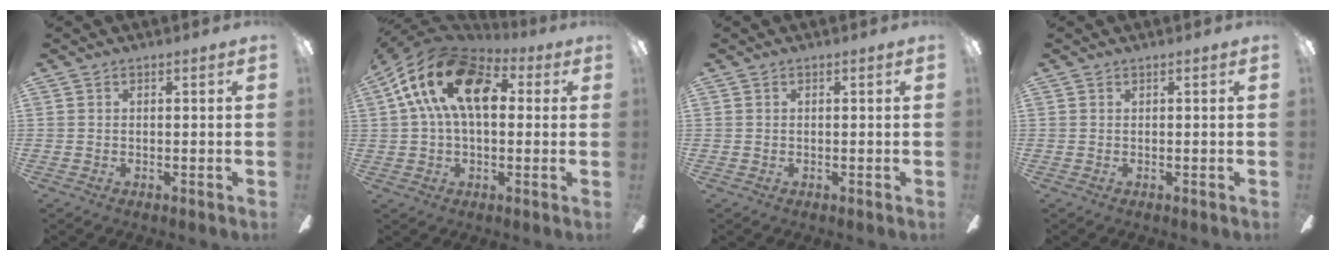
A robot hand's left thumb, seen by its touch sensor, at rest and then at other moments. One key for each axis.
{"total": 18.7, "fx": 5.5, "fy": 10.4, "fz": 14.6, "tx": -0.289, "ty": 0.004, "tz": 0.091}
{"total": 0.0}
{"total": 0.0}